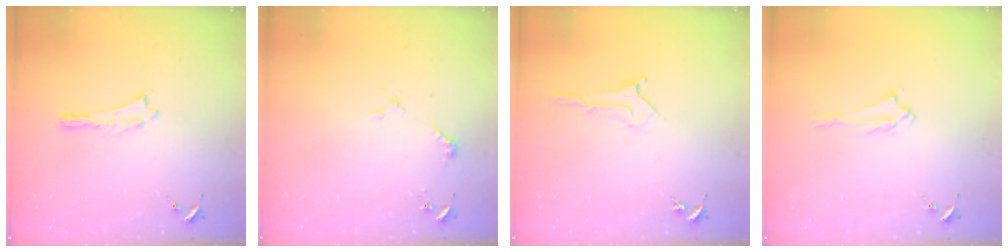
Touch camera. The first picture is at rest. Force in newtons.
{"total": 2.3, "press": 2.3, "slide": 0.1}
{"total": 1.0, "press": 1.0, "slide": 0.0}
{"total": 1.4, "press": 1.4, "slide": 0.3}